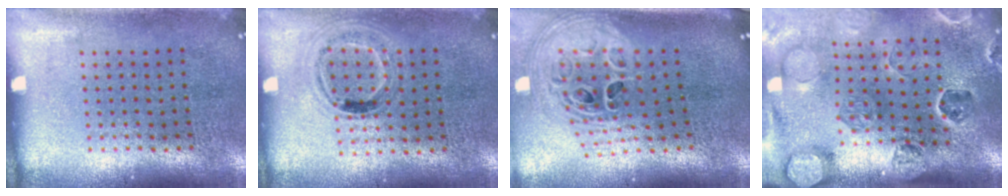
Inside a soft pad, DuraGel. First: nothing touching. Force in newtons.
{"total": 1.0, "press": 0.9, "slide": 0.4}
{"total": 2.9, "press": 2.0, "slide": 2.1}
{"total": 2.7, "press": 2.6, "slide": 0.5}